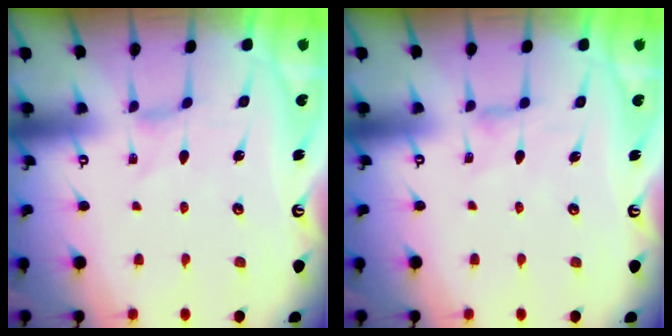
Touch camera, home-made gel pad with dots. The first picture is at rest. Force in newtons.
{"total": 0.9, "press": 0.8, "slide": 0.3}